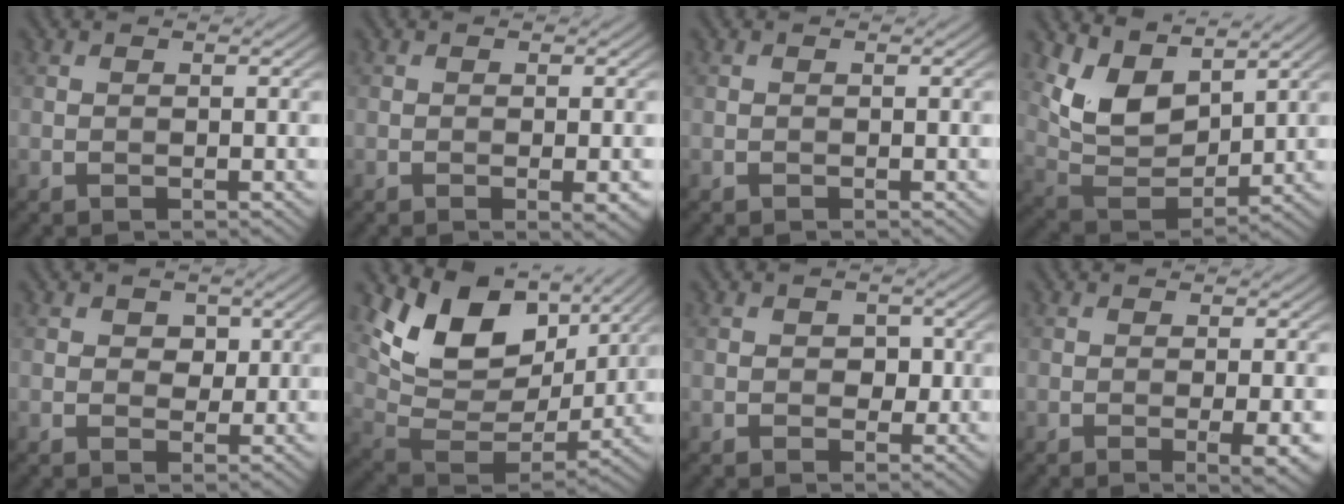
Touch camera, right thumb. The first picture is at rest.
{"total": 1.8, "force": [-0.5, 0.3, 1.7], "torque": [-0.029, -0.003, -0.007]}
{"total": 0.0}
{"total": 8.9, "force": [5.4, 4.5, 5.4], "torque": [-0.126, -0.007, 0.106]}
{"total": 2.4, "force": [0.8, 1.8, 1.2], "torque": [-0.024, -0.004, 0.008]}
{"total": 12.7, "force": [6.5, 7.7, 7.7], "torque": [-0.160, -0.001, 0.128]}
{"total": 1.9, "force": [0.0, 1.6, 1.1], "torque": [-0.019, -0.005, -0.004]}
{"total": 3.4, "force": [-0.9, 0.6, 3.2], "torque": [-0.053, -0.001, -0.013]}